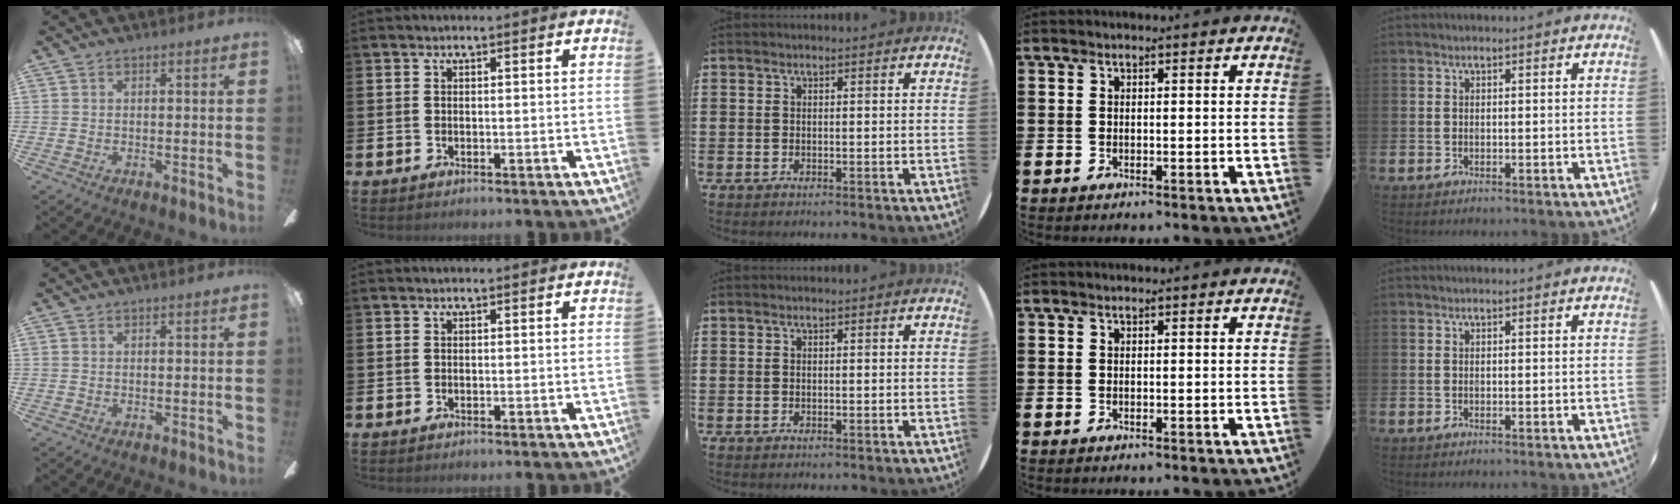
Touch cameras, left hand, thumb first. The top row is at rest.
{}